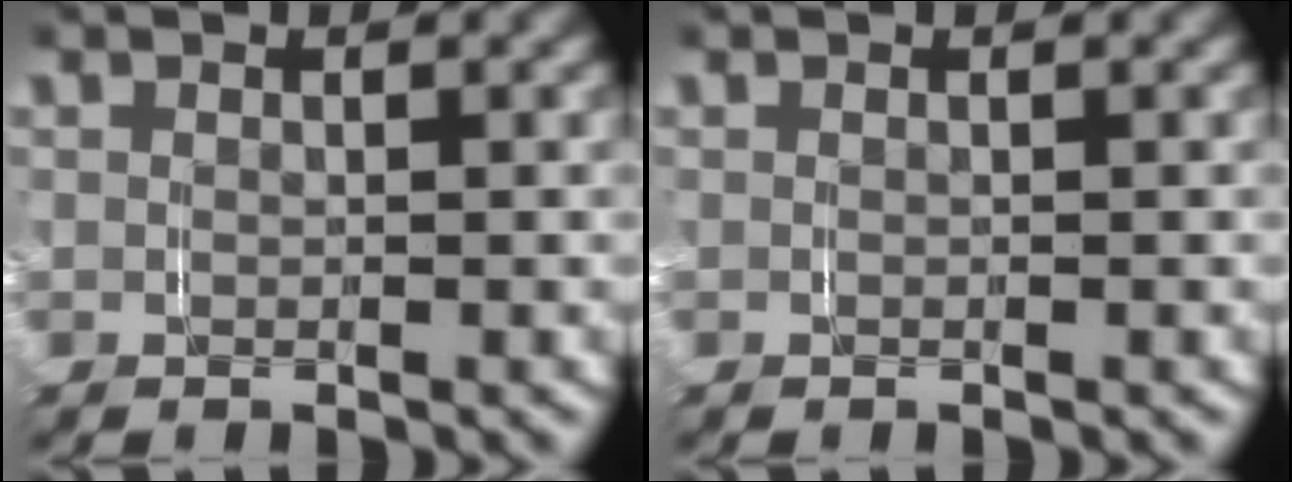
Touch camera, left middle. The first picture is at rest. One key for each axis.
{"total": 0.0}